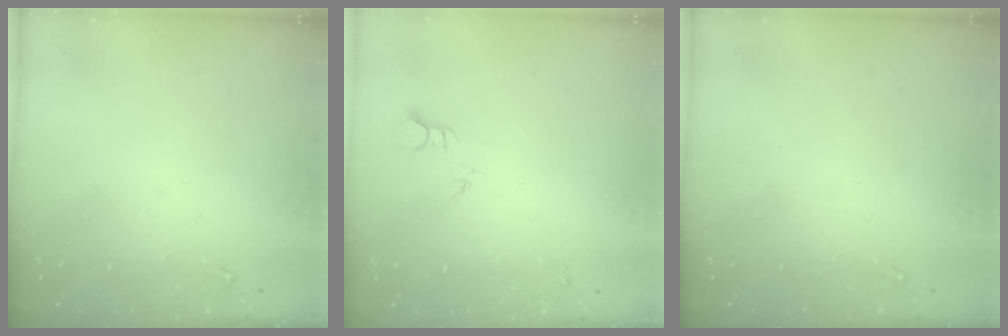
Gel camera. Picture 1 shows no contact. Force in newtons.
{"total": 2.3, "press": 2.3, "slide": 0.1}
{"total": 0.0}